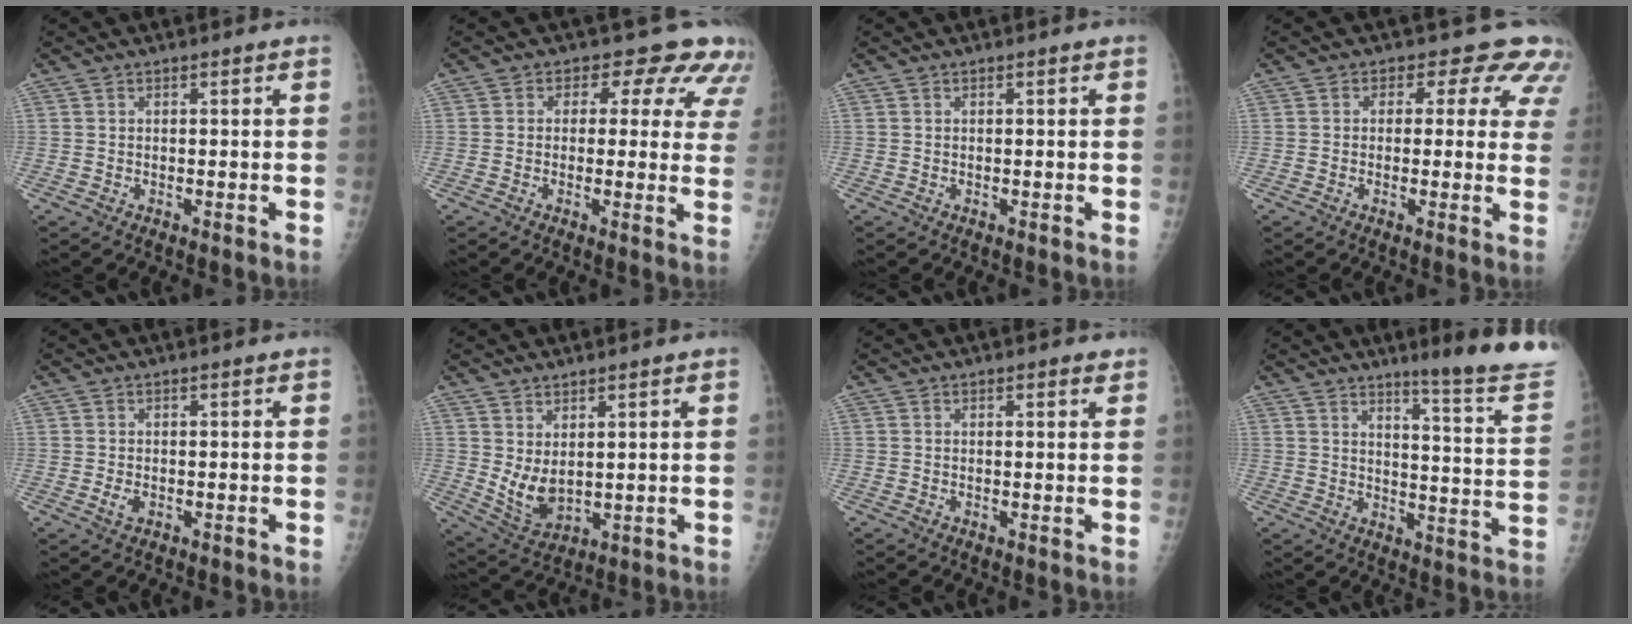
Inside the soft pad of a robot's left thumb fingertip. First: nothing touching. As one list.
[{"total": 10.4, "force": [7.1, 6.4, 4.1], "torque": [0.011, -0.020, 0.056]}, {"total": 0.0}, {"total": 8.7, "force": [5.9, 5.3, 3.4], "torque": [0.011, -0.018, 0.043]}, {"total": 1.9, "force": [0.4, 0.9, 1.7], "torque": [-0.032, 0.002, 0.009]}, {"total": 7.2, "force": [2.8, 3.4, 5.7], "torque": [-0.097, -0.031, 0.068]}, {"total": 1.3, "force": [1.0, 0.4, 0.7], "torque": [-0.004, -0.006, 0.012]}, {"total": 16.2, "force": [13.5, -0.1, 9.0], "torque": [-0.104, -0.126, 0.172]}]